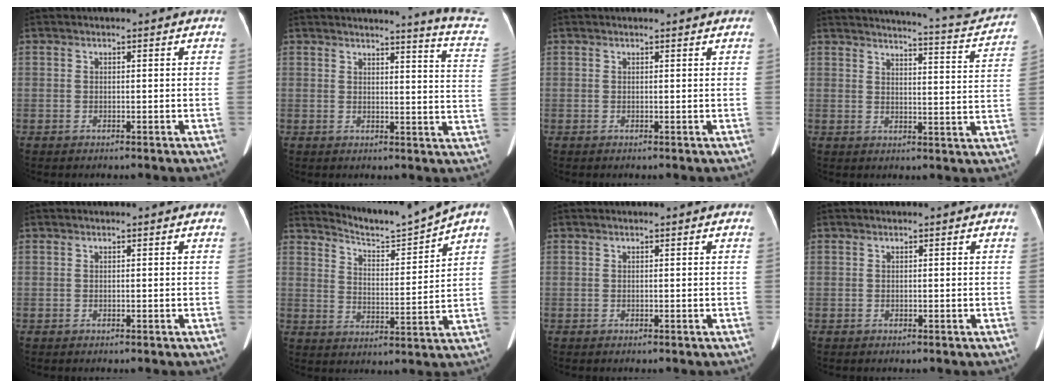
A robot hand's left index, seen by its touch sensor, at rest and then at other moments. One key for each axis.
{"total": 11.8, "fx": 11.4, "fy": -2.2, "fz": 2.5, "tx": -0.029, "ty": -0.109, "tz": 0.103}
{"total": 1.1, "fx": 1.1, "fy": -0.1, "fz": 0.2, "tx": -0.011, "ty": 0.002, "tz": 0.012}
{"total": 16.2, "fx": 15.6, "fy": -0.1, "fz": 4.4, "tx": -0.063, "ty": -0.059, "tz": 0.176}
{"total": 0.0}
{"total": 7.3, "fx": 7.0, "fy": -2.1, "fz": 0.1, "tx": -0.016, "ty": -0.032, "tz": 0.131}
{"total": 0.0}
{"total": 0.0}